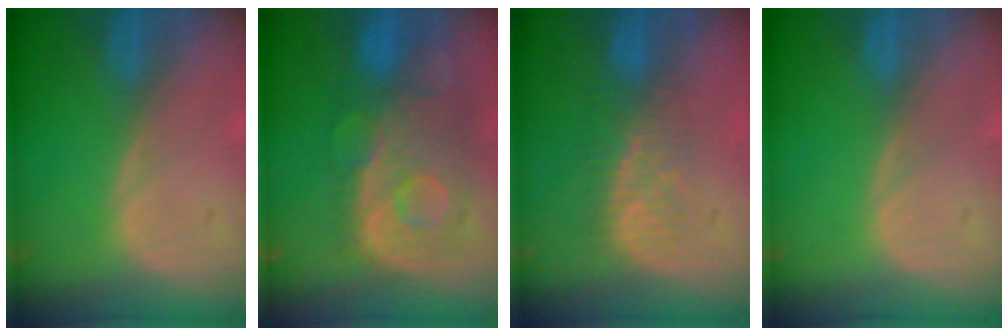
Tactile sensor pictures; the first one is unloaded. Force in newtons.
{"total": 11.3, "press": 9.8, "slide": 5.7}
{"total": 5.4, "press": 5.1, "slide": 1.6}
{"total": 0.0}